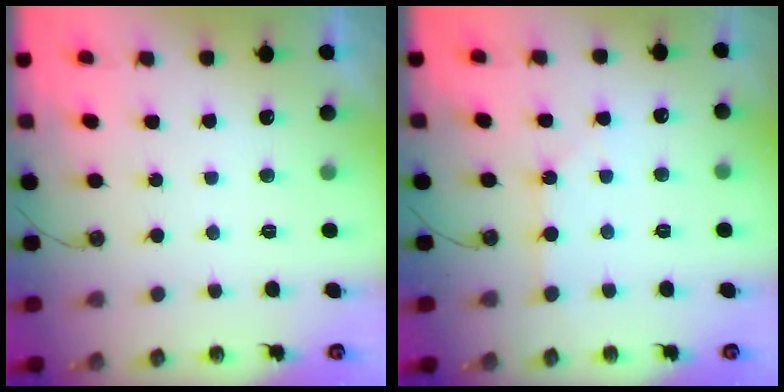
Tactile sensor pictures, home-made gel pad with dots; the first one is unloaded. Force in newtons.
{"total": 0.7, "press": 0.7, "slide": 0.1}